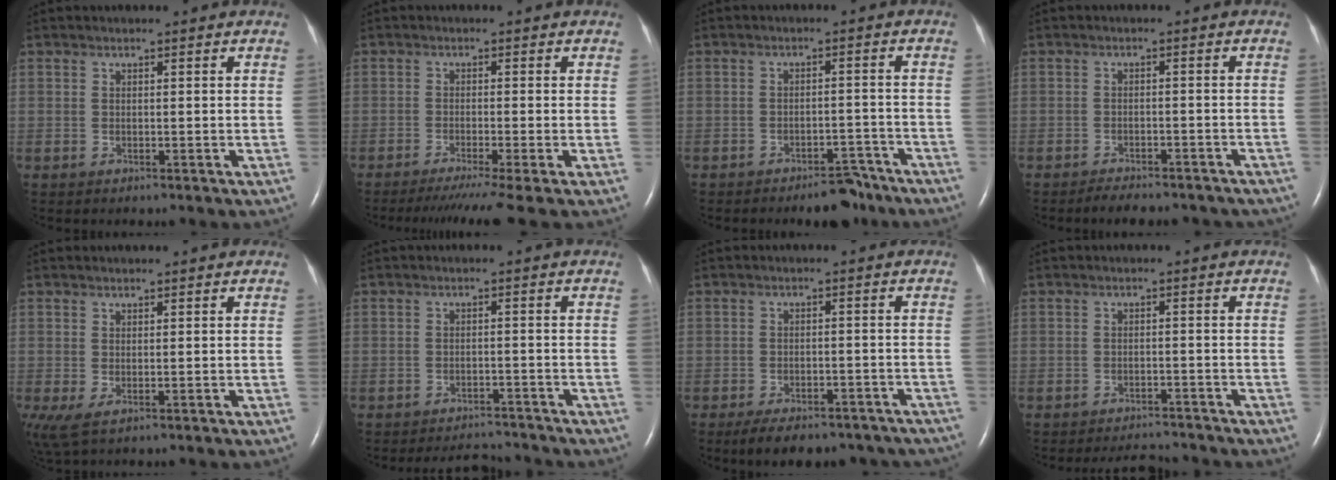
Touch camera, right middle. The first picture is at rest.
{"total": 7.6, "force": [-5.9, -1.2, 4.6], "torque": [-0.064, -0.025, -0.092]}
{"total": 5.4, "force": [-4.5, 1.9, 2.3], "torque": [-0.023, 0.007, -0.065]}
{"total": 9.8, "force": [-8.7, 2.9, 3.6], "torque": [-0.052, 0.001, -0.100]}
{"total": 2.9, "force": [-0.5, 1.0, 2.6], "torque": [-0.063, -0.010, -0.002]}
{"total": 4.3, "force": [-4.3, 0.6, -0.3], "torque": [-0.002, 0.000, -0.064]}
{"total": 14.3, "force": [-11.8, 5.5, 5.9], "torque": [-0.094, 0.007, -0.145]}
{"total": 4.1, "force": [-4.1, 0.6, 0.1], "torque": [-0.006, -0.005, -0.063]}